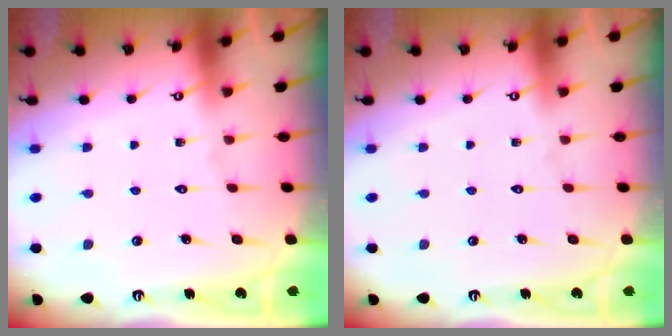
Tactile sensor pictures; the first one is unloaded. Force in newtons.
{"total": 0.0}